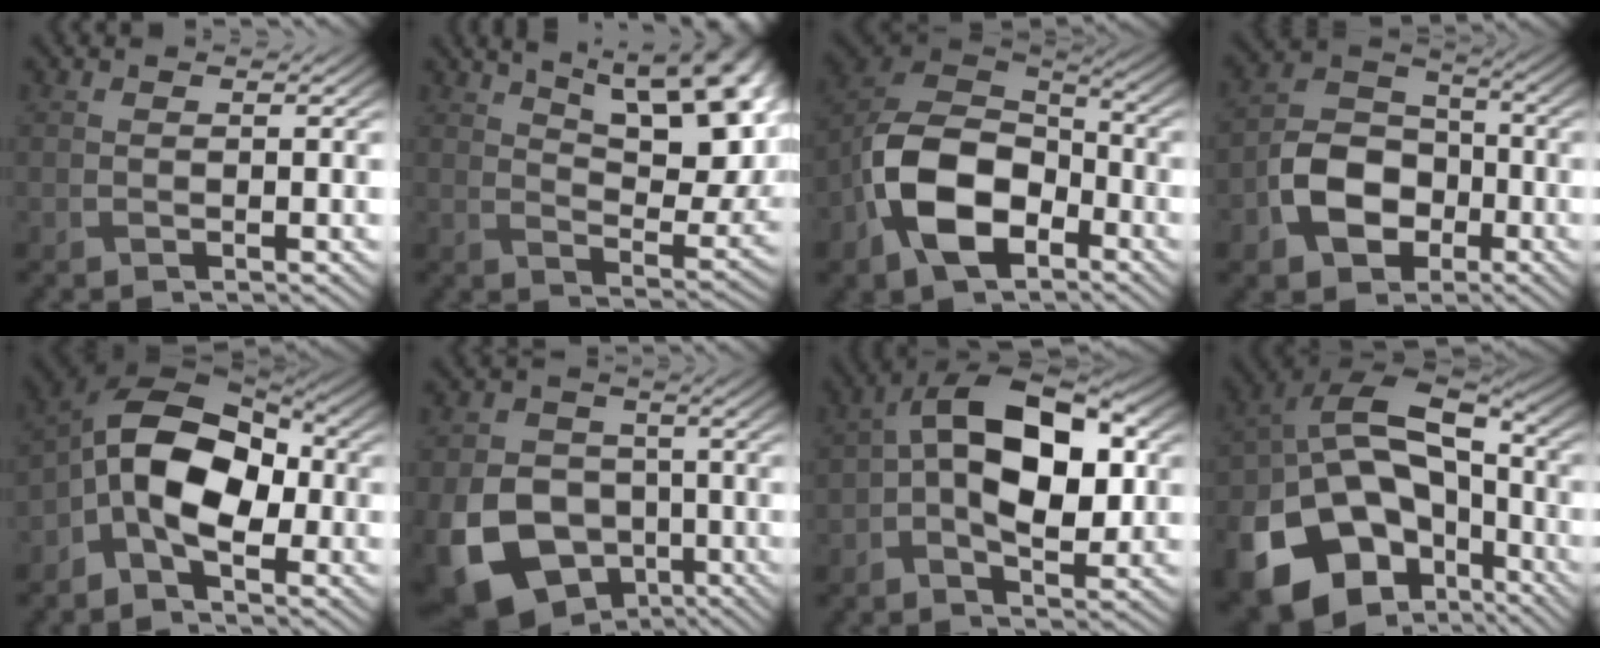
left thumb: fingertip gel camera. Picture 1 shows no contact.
{"total": 17.6, "force": [8.4, 7.4, 13.6], "torque": [-0.192, 0.025, 0.124]}
{"total": 12.8, "force": [-5.4, 8.2, 8.2], "torque": [-0.178, -0.018, -0.119]}
{"total": 8.6, "force": [-3.5, 6.2, 4.8], "torque": [-0.099, -0.001, -0.080]}
{"total": 10.7, "force": [-2.6, 6.2, 8.3], "torque": [-0.158, 0.012, -0.067]}
{"total": 13.9, "force": [-5.2, 11.0, 6.9], "torque": [-0.161, -0.049, -0.105]}
{"total": 13.6, "force": [1.3, 7.3, 11.4], "torque": [-0.188, 0.025, 0.011]}
{"total": 21.0, "force": [-8.6, 14.5, 12.4], "torque": [-0.278, -0.040, -0.100]}